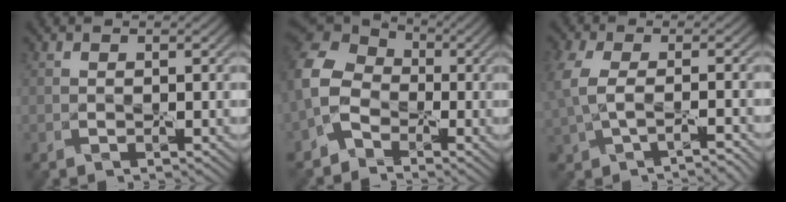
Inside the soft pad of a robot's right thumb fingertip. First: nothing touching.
{"total": 6.8, "force": [-3.0, 5.4, 2.7], "torque": [-0.082, -0.004, -0.081]}
{"total": 4.0, "force": [-0.6, 1.9, 3.5], "torque": [-0.099, -0.007, -0.010]}